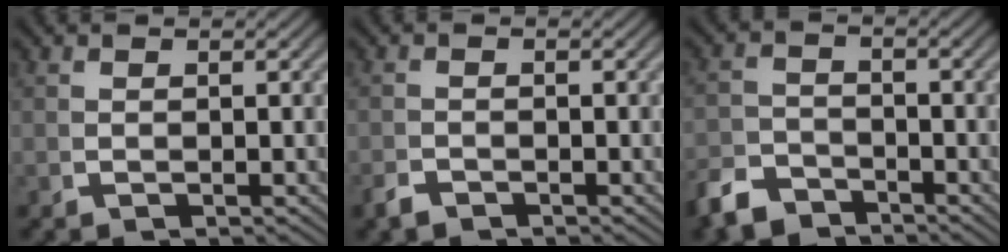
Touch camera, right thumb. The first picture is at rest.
{"total": 1.2, "force": [-1.2, 0.1, -0.1], "torque": [0.006, -0.004, -0.022]}
{"total": 4.1, "force": [-3.7, 1.6, 0.6], "torque": [0.006, -0.011, -0.066]}